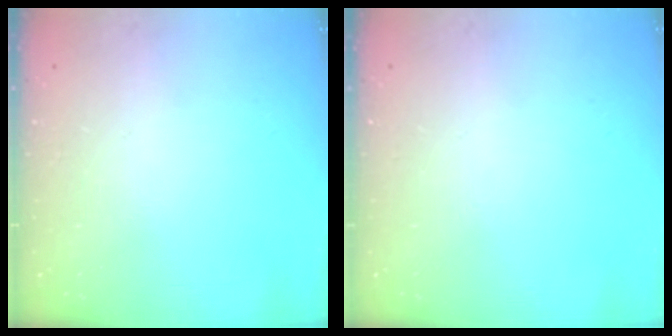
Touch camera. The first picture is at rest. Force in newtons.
{"total": 0.0}